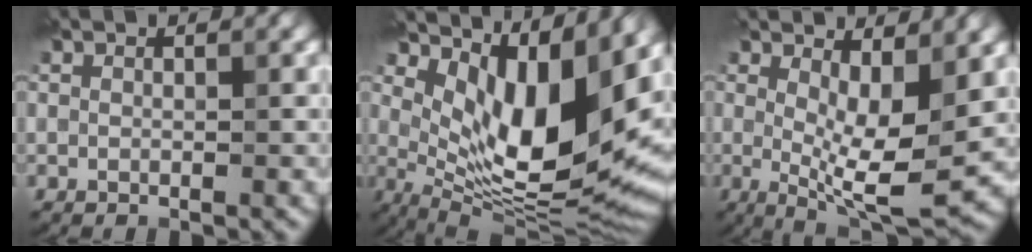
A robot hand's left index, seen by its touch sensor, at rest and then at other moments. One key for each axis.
{"total": 12.9, "fx": 3.3, "fy": 5.1, "fz": 11.3, "tx": -0.178, "ty": -0.023, "tz": 0.068}
{"total": 7.9, "fx": 0.8, "fy": 2.4, "fz": 7.4, "tx": -0.123, "ty": -0.015, "tz": 0.017}